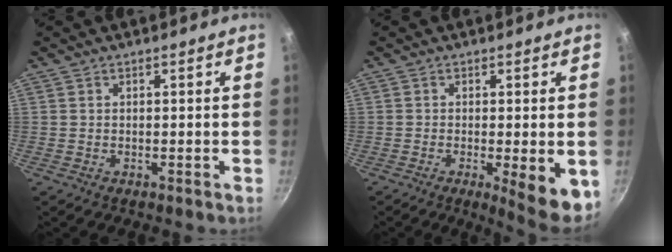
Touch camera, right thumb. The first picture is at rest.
{"total": 7.7, "force": [-1.7, 1.8, 7.3], "torque": [-0.089, -0.009, -0.018]}